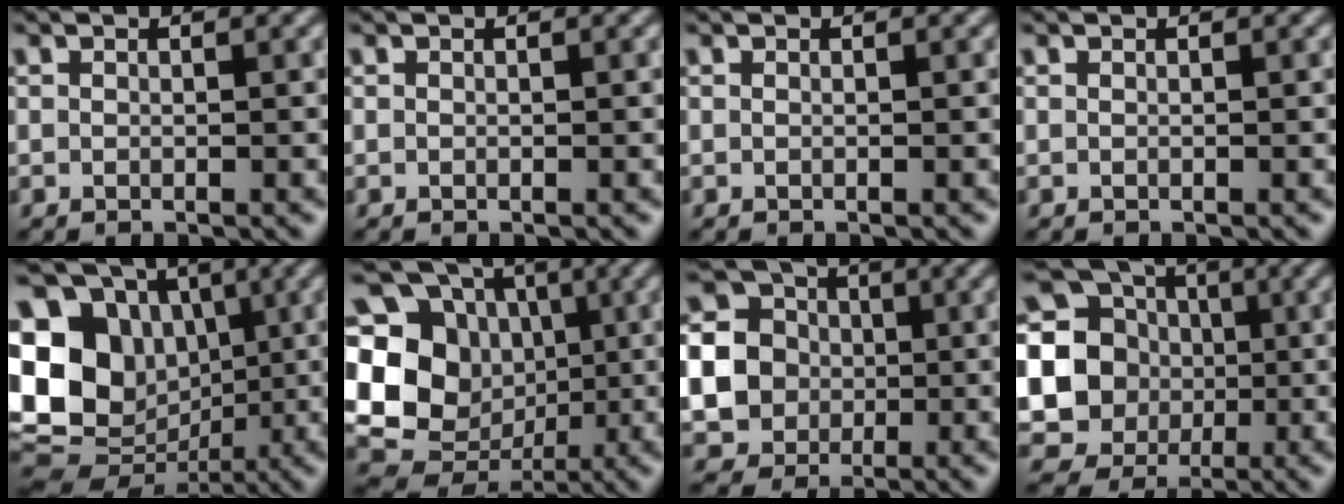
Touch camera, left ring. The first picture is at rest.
{"total": 0.0}
{"total": 0.0}
{"total": 0.0}
{"total": 15.8, "force": [0.7, 13.2, 8.6], "torque": [-0.182, 0.010, -0.003]}
{"total": 14.5, "force": [0.0, 12.6, 7.0], "torque": [-0.160, 0.011, -0.013]}
{"total": 13.6, "force": [-0.5, 12.9, 4.3], "torque": [-0.143, -0.009, -0.025]}
{"total": 18.9, "force": [0.9, 17.9, 6.1], "torque": [-0.165, -0.001, -0.012]}